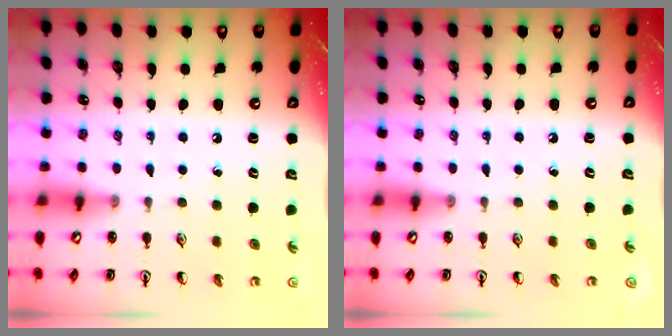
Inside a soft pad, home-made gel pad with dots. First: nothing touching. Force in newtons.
{"total": 0.0}